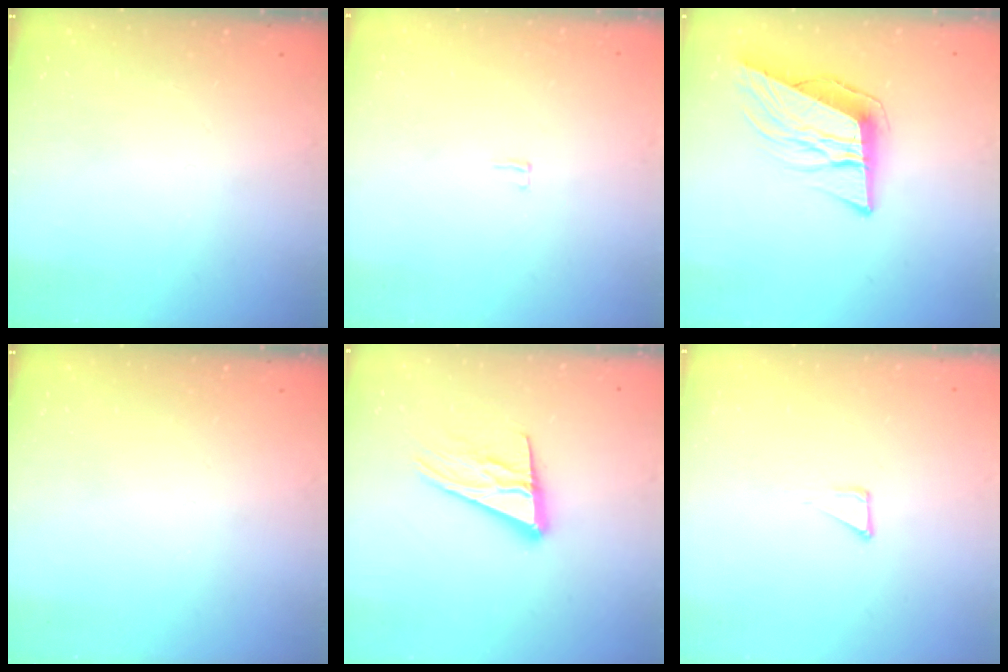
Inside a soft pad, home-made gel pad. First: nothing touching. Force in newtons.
{"total": 2.0, "press": 2.0, "slide": 0.2}
{"total": 12.1, "press": 11.5, "slide": 3.6}
{"total": 0.0}
{"total": 14.9, "press": 14.6, "slide": 2.9}
{"total": 2.7, "press": 2.7, "slide": 0.3}